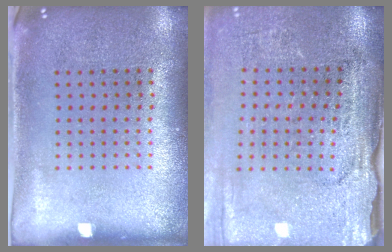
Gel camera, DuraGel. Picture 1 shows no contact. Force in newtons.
{"total": 3.7, "press": 3.2, "slide": 1.9}